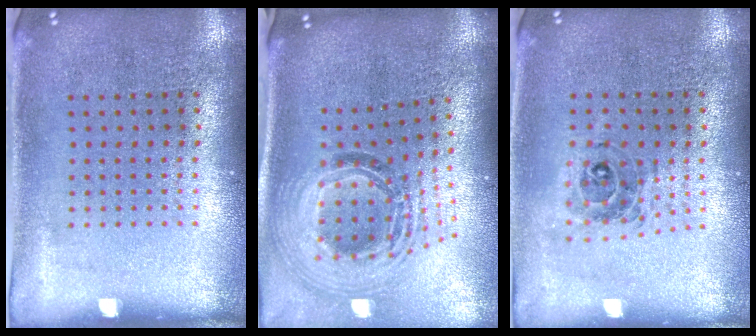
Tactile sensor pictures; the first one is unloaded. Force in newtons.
{"total": 2.1, "press": 1.6, "slide": 1.2}
{"total": 0.8, "press": 0.8, "slide": 0.1}